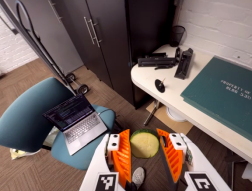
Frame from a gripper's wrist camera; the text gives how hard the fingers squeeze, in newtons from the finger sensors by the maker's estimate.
{"total": 10.7, "left": 10.8, "right": 10.6}